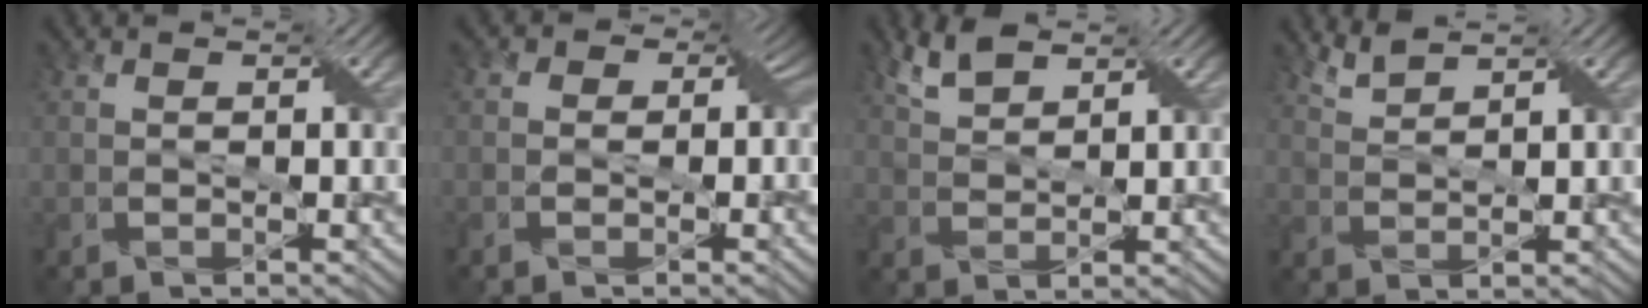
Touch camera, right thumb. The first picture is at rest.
{"total": 5.0, "force": [-0.2, 4.4, 2.3], "torque": [-0.018, 0.025, -0.034]}
{"total": 4.5, "force": [3.3, 1.6, 2.6], "torque": [-0.066, 0.008, 0.069]}
{"total": 3.1, "force": [2.7, 0.1, 1.4], "torque": [-0.036, 0.002, 0.062]}